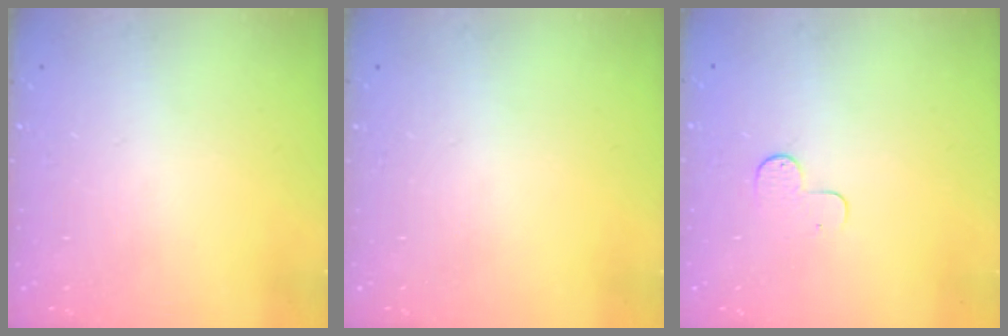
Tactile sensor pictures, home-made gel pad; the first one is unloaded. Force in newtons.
{"total": 0.0}
{"total": 5.6, "press": 5.6, "slide": 0.5}